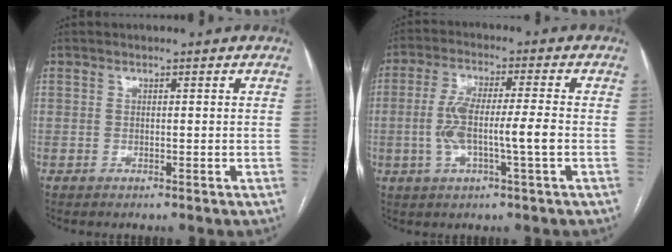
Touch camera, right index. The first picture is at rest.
{"total": 8.7, "force": [-1.4, 0.8, 8.5], "torque": [-0.172, 0.011, -0.027]}